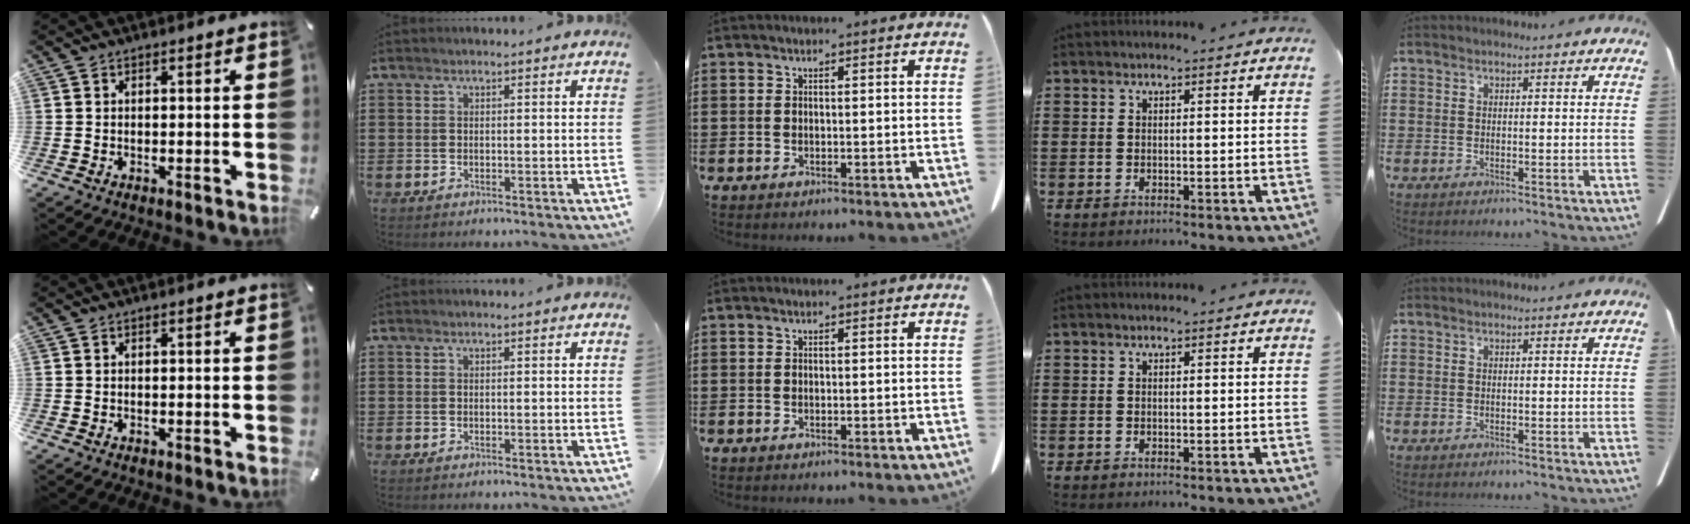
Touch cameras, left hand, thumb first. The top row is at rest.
{}